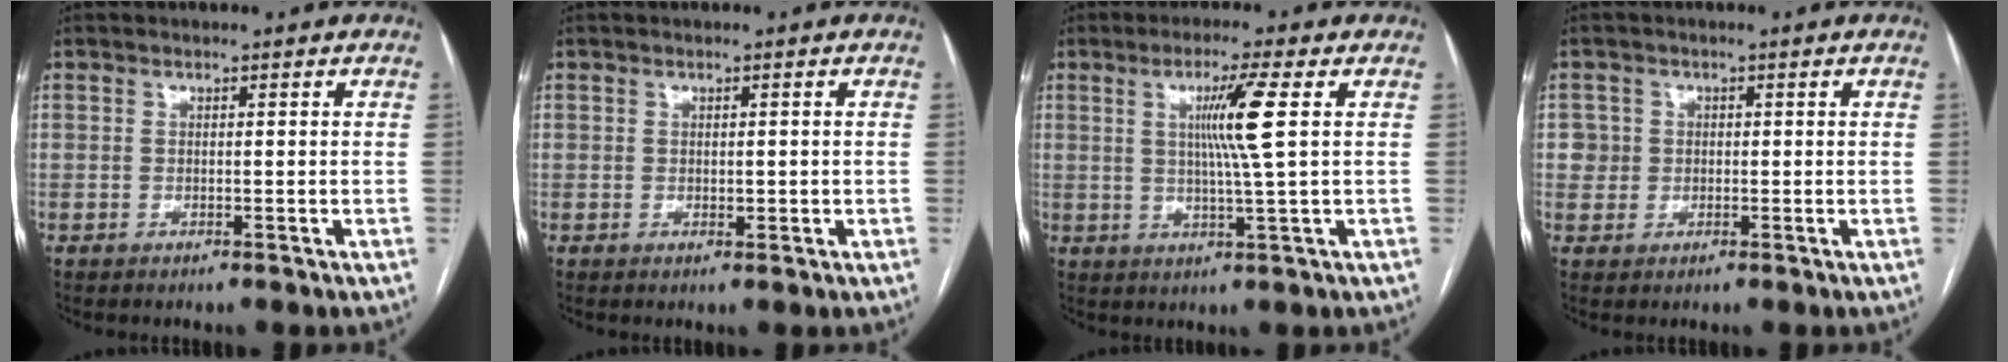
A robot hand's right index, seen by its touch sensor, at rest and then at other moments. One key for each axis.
{"total": 1.3, "fx": 0.0, "fy": 0.9, "fz": 0.9, "tx": -0.012, "ty": 0.000, "tz": 0.003}
{"total": 7.0, "fx": 1.6, "fy": -1.3, "fz": 6.6, "tx": -0.120, "ty": -0.002, "tz": 0.032}
{"total": 2.7, "fx": 0.4, "fy": 2.6, "fz": -0.2, "tx": 0.020, "ty": 0.007, "tz": 0.003}